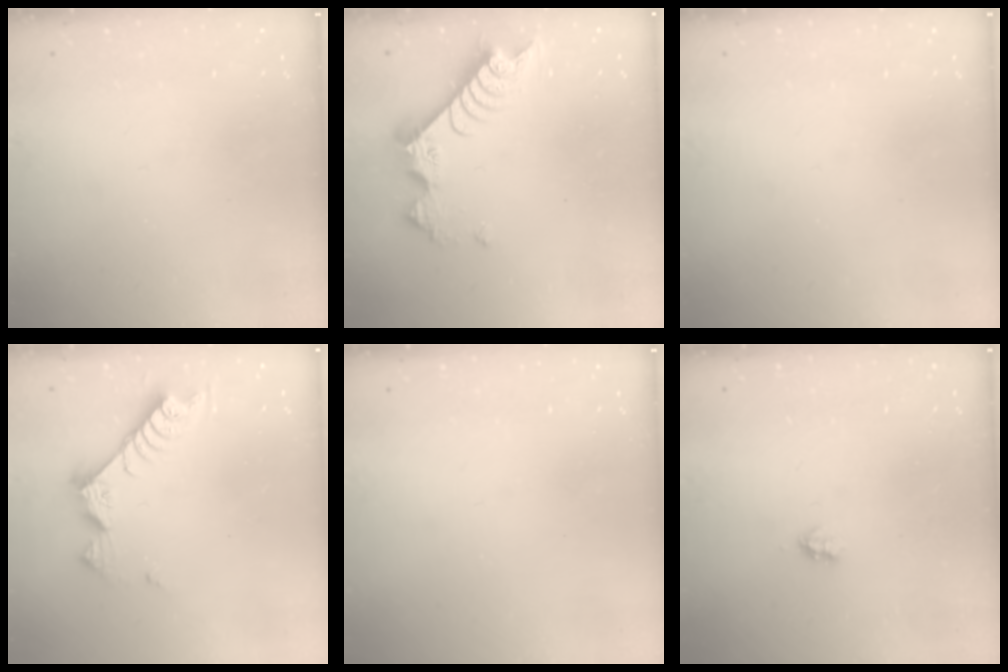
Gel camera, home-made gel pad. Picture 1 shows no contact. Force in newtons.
{"total": 9.3, "press": 9.3, "slide": 1.0}
{"total": 0.0}
{"total": 8.6, "press": 8.6, "slide": 0.2}
{"total": 0.0}
{"total": 1.7, "press": 1.7, "slide": 0.3}